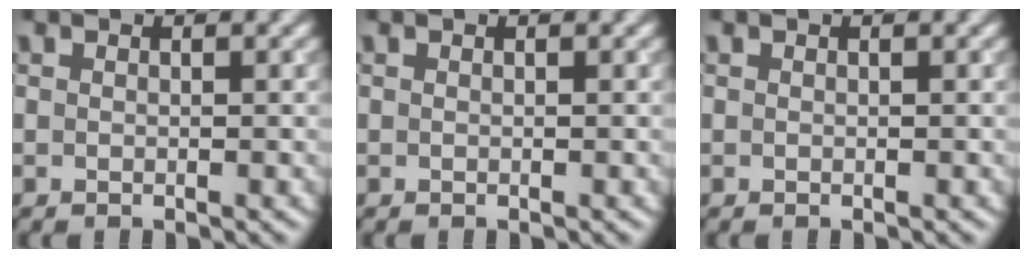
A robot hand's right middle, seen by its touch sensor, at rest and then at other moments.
{"total": 0.0}
{"total": 0.0}